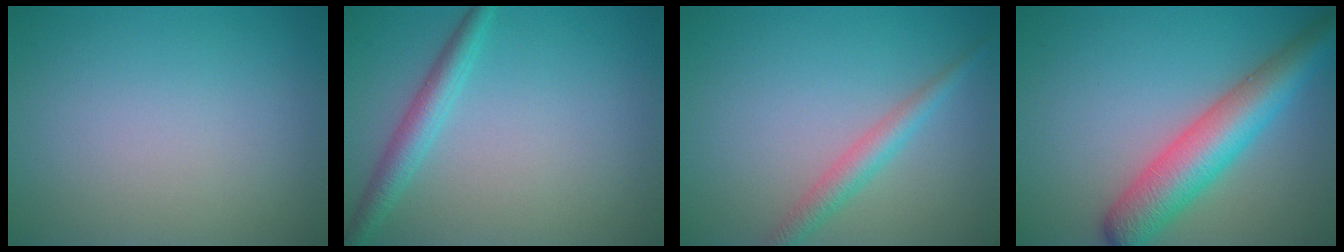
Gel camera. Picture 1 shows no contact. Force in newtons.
{"total": 2.6, "press": 2.6, "slide": 0.1}
{"total": 2.5, "press": 2.5, "slide": 0.1}
{"total": 7.0, "press": 7.0, "slide": 0.3}